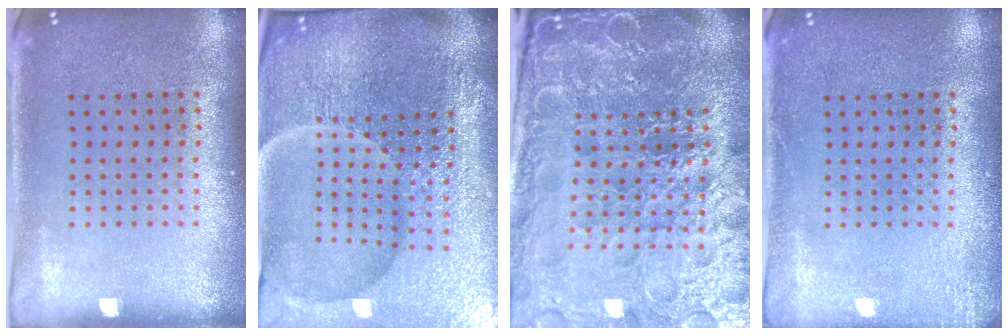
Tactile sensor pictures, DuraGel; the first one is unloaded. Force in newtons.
{"total": 7.3, "press": 6.4, "slide": 3.5}
{"total": 6.9, "press": 6.0, "slide": 3.2}
{"total": 1.7, "press": 1.7, "slide": 0.3}